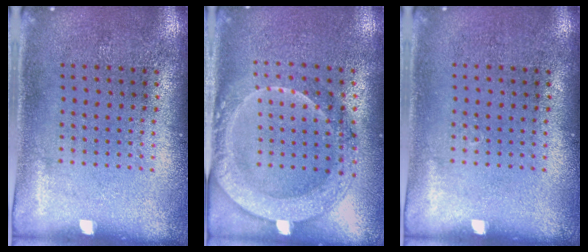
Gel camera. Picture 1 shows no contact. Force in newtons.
{"total": 1.9, "press": 1.8, "slide": 0.6}
{"total": 0.0}